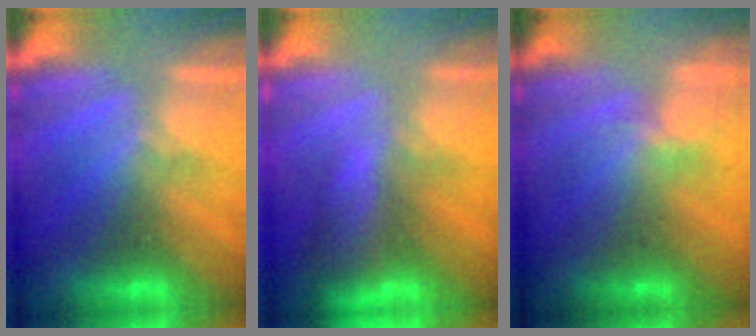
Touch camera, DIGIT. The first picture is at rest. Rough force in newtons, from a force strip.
{"total": 6.8}
{"total": 1.9}